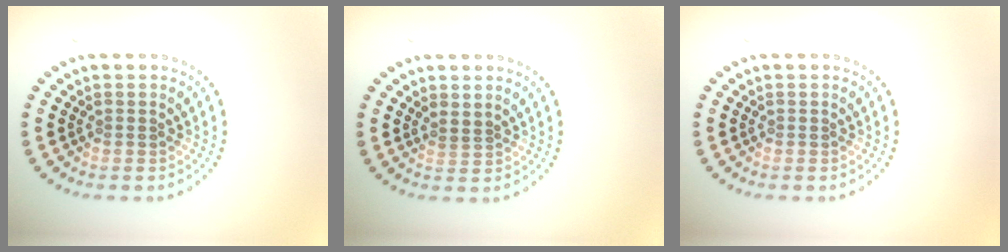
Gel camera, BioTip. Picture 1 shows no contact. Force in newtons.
{"total": 0.6, "press": 0.5, "slide": 0.4}
{"total": 0.0}